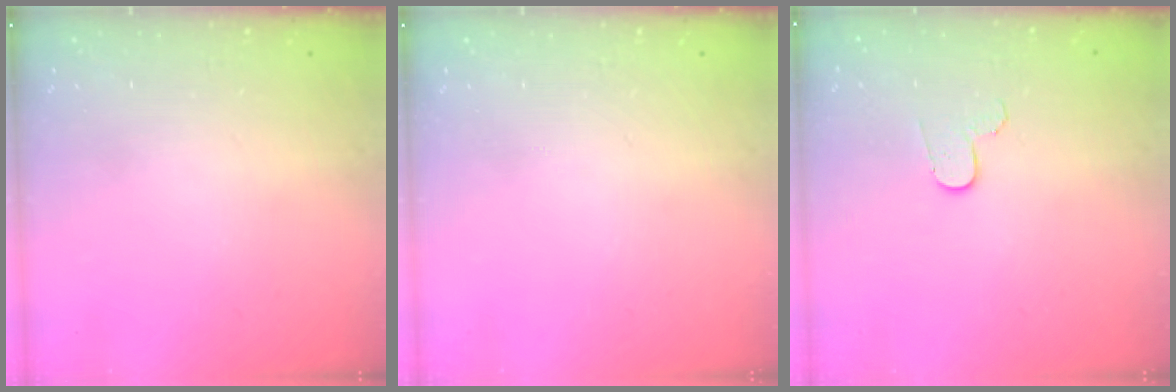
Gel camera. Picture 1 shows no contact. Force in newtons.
{"total": 0.0}
{"total": 4.5, "press": 4.5, "slide": 0.3}